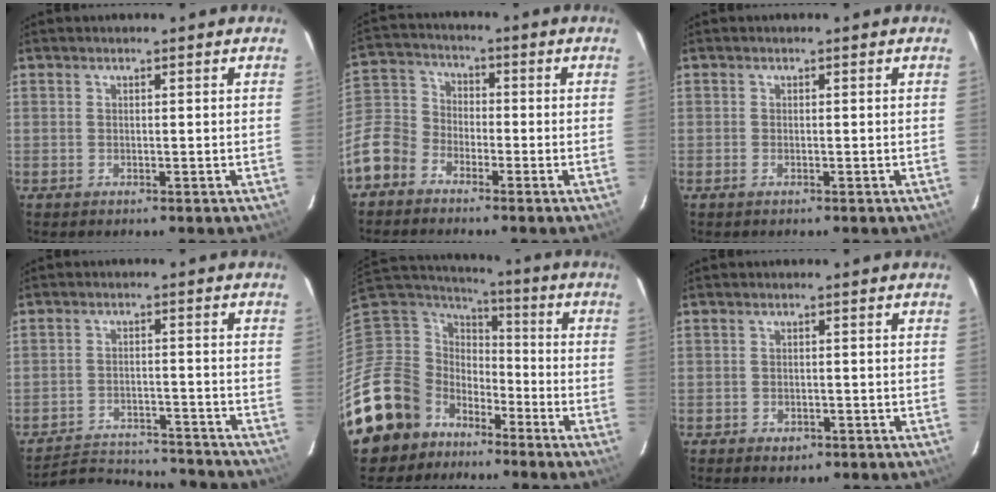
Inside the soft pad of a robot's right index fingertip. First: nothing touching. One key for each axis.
{"total": 10.1, "fx": -5.8, "fy": 7.5, "fz": 3.5, "tx": -0.090, "ty": 0.031, "tz": -0.127}
{"total": 0.7, "fx": -0.5, "fy": 0.3, "fz": 0.4, "tx": -0.008, "ty": -0.001, "tz": -0.010}
{"total": 16.5, "fx": -15.5, "fy": 4.1, "fz": 4.1, "tx": -0.092, "ty": 0.016, "tz": -0.204}
{"total": 18.2, "fx": -10.7, "fy": 13.9, "fz": 4.9, "tx": -0.144, "ty": 0.027, "tz": -0.179}
{"total": 2.3, "fx": -1.3, "fy": 1.7, "fz": 0.9, "tx": -0.018, "ty": 0.000, "tz": -0.015}